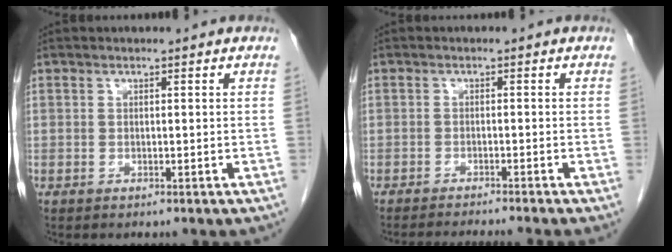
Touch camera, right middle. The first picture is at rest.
{"total": 6.6, "force": [-6.0, -1.2, 2.6], "torque": [-0.019, -0.016, -0.091]}